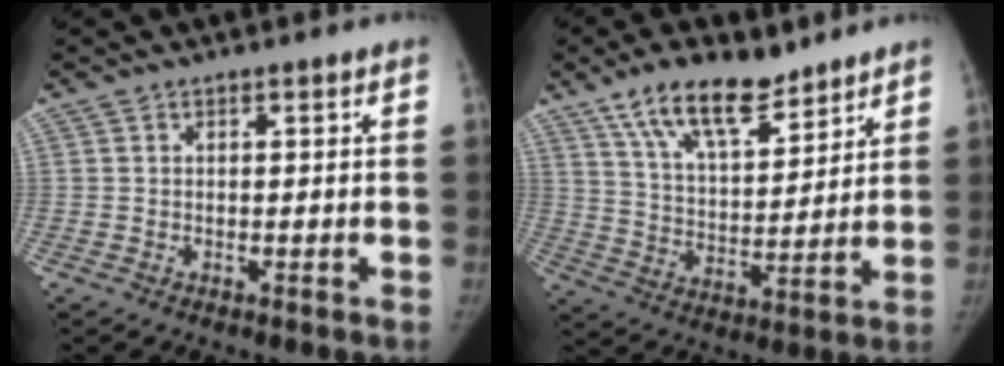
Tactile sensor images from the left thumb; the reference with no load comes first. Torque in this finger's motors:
{"motor_torque": [0.27, -0.07, 1.22, -1.17, 0.15]}